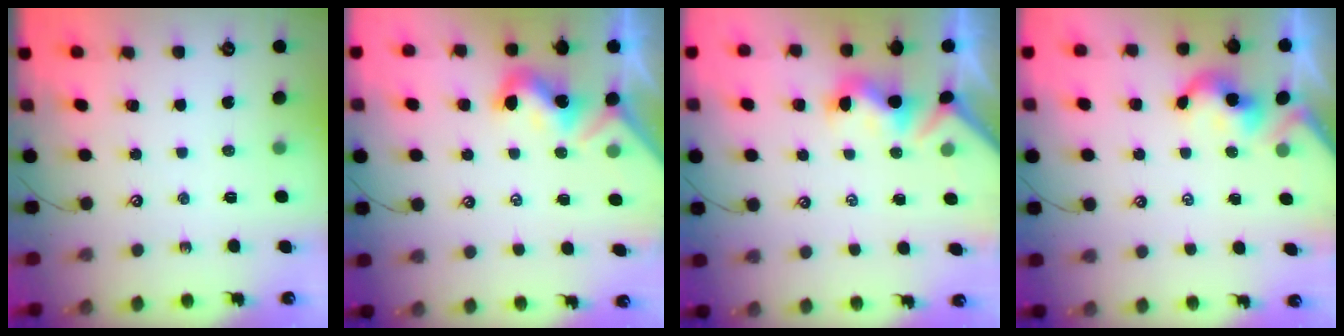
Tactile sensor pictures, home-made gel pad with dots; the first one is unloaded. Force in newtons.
{"total": 1.7, "press": 1.7, "slide": 0.2}
{"total": 1.5, "press": 1.3, "slide": 0.8}
{"total": 1.2, "press": 1.1, "slide": 0.3}